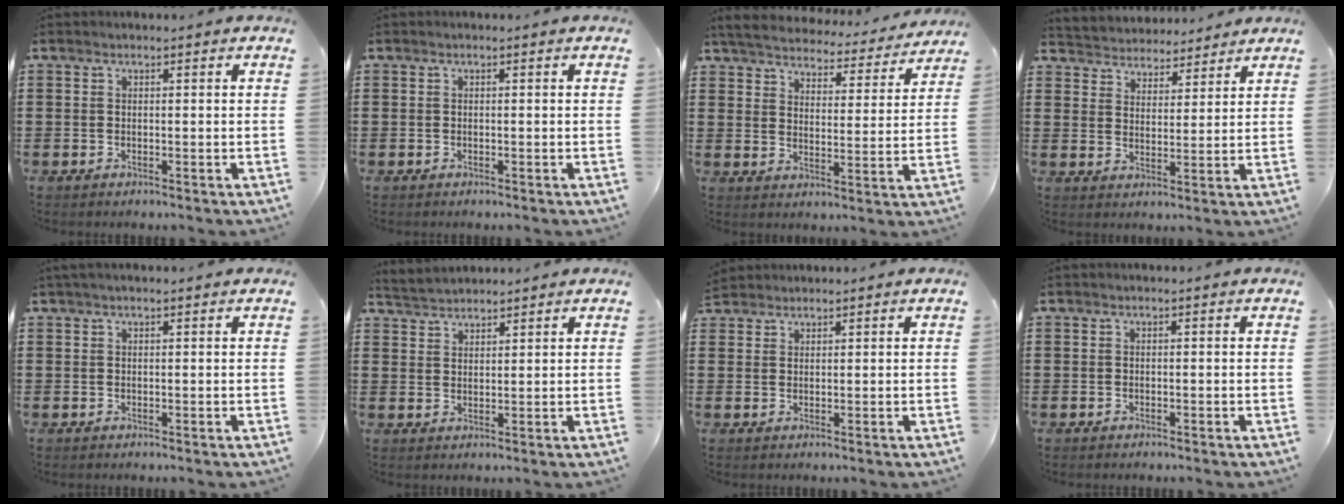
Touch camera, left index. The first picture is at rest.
{"total": 0.0}
{"total": 4.8, "force": [4.7, 0.3, 0.7], "torque": [-0.042, -0.034, 0.078]}
{"total": 3.9, "force": [3.8, 0.7, -0.7], "torque": [-0.008, -0.023, 0.065]}
{"total": 0.9, "force": [0.7, 0.1, 0.6], "torque": [-0.013, 0.002, 0.012]}
{"total": 3.0, "force": [3.0, 0.4, -0.1], "torque": [-0.009, -0.005, 0.056]}
{"total": 1.8, "force": [1.7, 0.4, -0.1], "torque": [-0.004, 0.003, 0.035]}
{"total": 0.0}